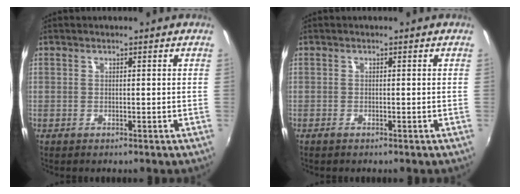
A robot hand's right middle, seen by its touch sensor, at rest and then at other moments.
{"total": 0.7, "force": [-0.6, 0.2, 0.3], "torque": [-0.007, -0.003, -0.013]}